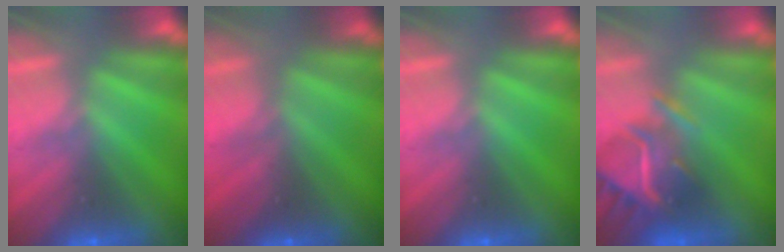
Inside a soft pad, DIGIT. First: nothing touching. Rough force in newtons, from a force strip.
{"total": 2.1}
{"total": 0.0}
{"total": 6.4}